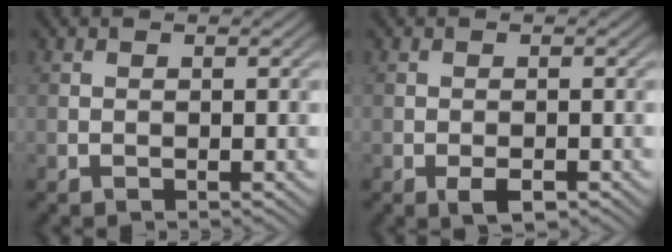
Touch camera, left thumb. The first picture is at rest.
{"total": 2.2, "force": [-1.2, 1.0, 1.6], "torque": [-0.025, -0.002, -0.019]}